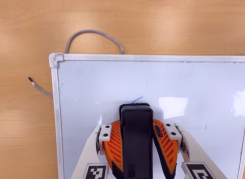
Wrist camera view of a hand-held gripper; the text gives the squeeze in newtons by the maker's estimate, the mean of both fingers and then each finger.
{"total": 13.4, "left": 15.1, "right": 11.6}